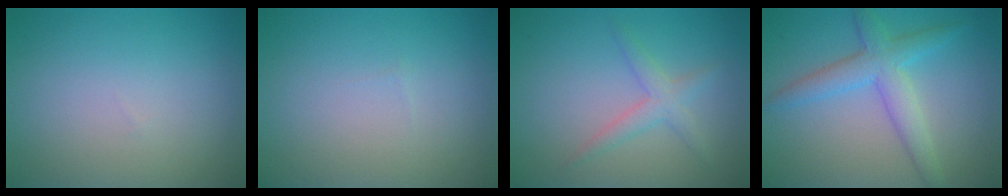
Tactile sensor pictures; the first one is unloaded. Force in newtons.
{"total": 0.0}
{"total": 2.1, "press": 2.1, "slide": 0.1}
{"total": 4.2, "press": 4.2, "slide": 0.1}